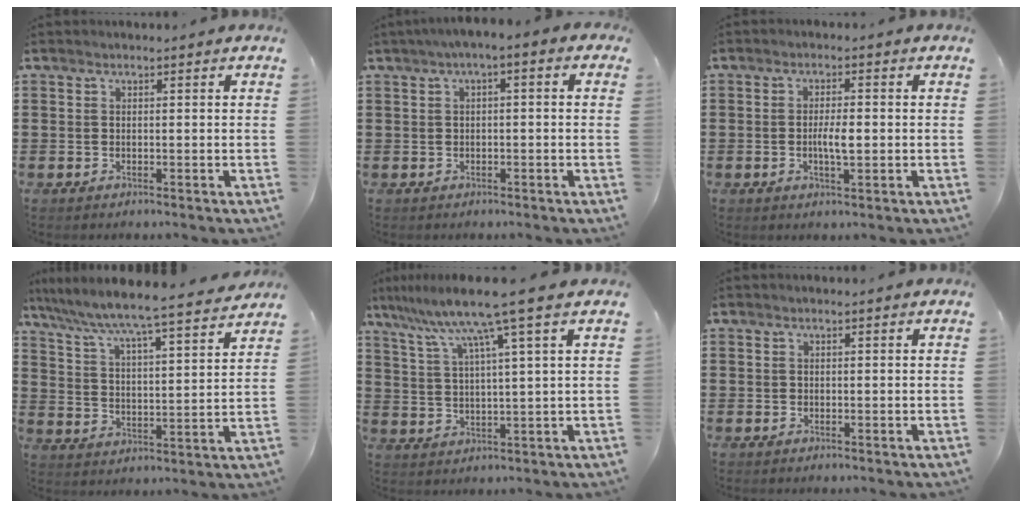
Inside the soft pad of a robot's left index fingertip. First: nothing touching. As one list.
[{"total": 2.1, "force": [-1.0, 0.5, 1.8], "torque": [-0.031, 0.003, -0.022]}, {"total": 3.7, "force": [-0.4, 1.0, 3.5], "torque": [-0.055, -0.002, -0.009]}, {"total": 5.6, "force": [5.2, -0.6, 1.8], "torque": [-0.063, -0.045, 0.080]}, {"total": 9.6, "force": [6.6, -0.8, 6.9], "torque": [-0.156, -0.025, 0.108]}, {"total": 0.0}]